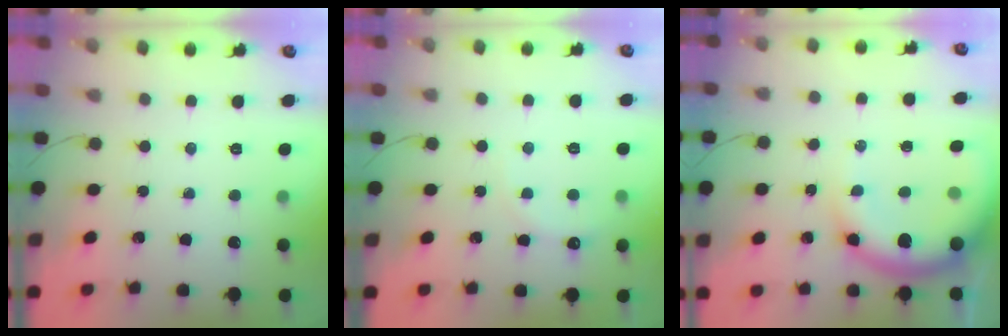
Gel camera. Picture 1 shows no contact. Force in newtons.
{"total": 5.9, "press": 5.8, "slide": 1.3}
{"total": 14.5, "press": 14.3, "slide": 2.8}